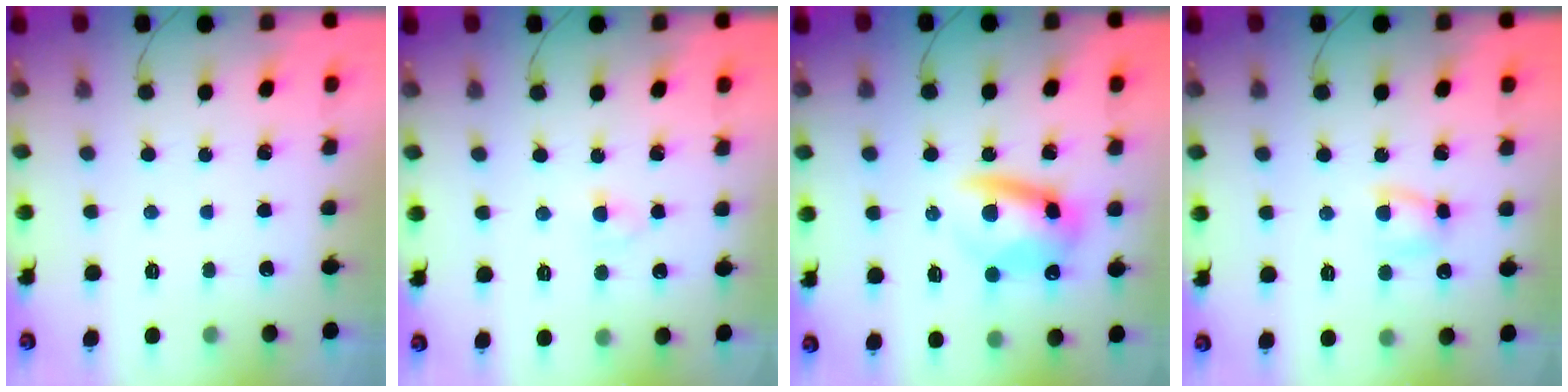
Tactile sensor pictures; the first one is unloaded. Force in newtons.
{"total": 2.8, "press": 2.7, "slide": 1.0}
{"total": 10.6, "press": 10.4, "slide": 2.3}
{"total": 5.6, "press": 5.5, "slide": 0.7}